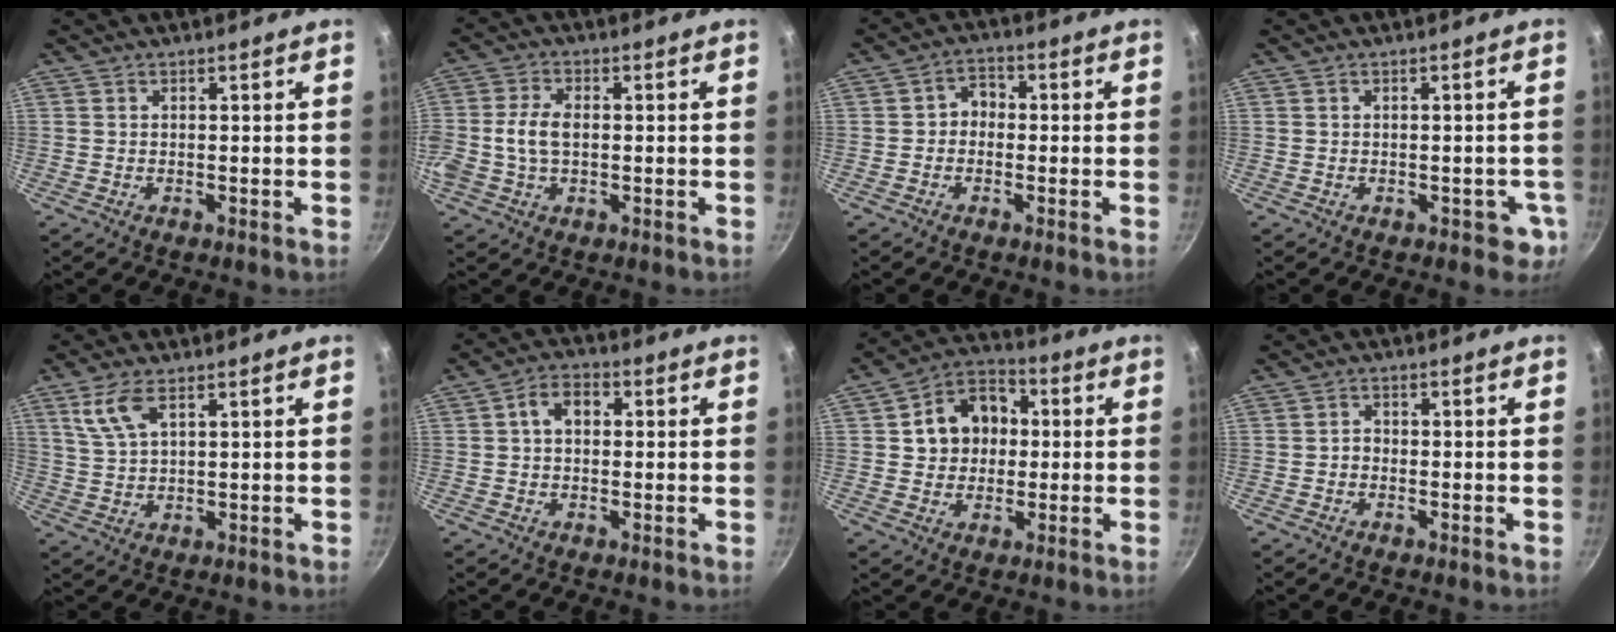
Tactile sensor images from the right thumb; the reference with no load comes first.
{"total": 7.5, "force": [-0.2, 4.6, 5.9], "torque": [-0.121, 0.013, -0.011]}
{"total": 3.7, "force": [-0.5, 3.0, 2.0], "torque": [-0.010, 0.016, -0.018]}
{"total": 3.4, "force": [-1.0, 2.4, 2.2], "torque": [0.000, 0.012, -0.003]}
{"total": 6.2, "force": [3.2, 2.6, 4.6], "torque": [-0.094, -0.007, 0.070]}
{"total": 5.5, "force": [0.9, 3.9, 3.8], "torque": [-0.045, 0.014, 0.006]}
{"total": 11.6, "force": [1.4, 9.5, 6.5], "torque": [-0.068, 0.019, 0.009]}
{"total": 1.3, "force": [-0.5, 1.1, 0.6], "torque": [-0.007, 0.008, -0.013]}